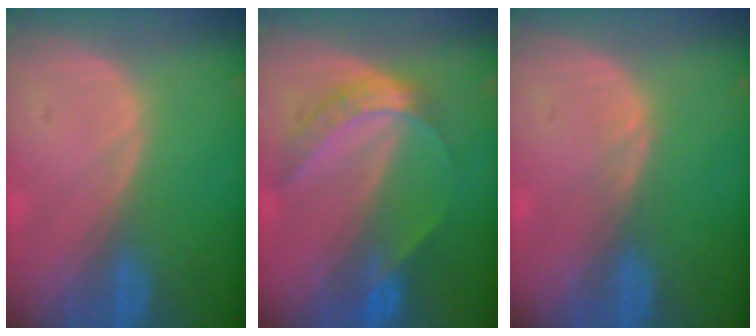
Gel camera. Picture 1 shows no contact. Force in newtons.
{"total": 6.3, "press": 5.2, "slide": 3.4}
{"total": 0.7, "press": 0.7, "slide": 0.1}